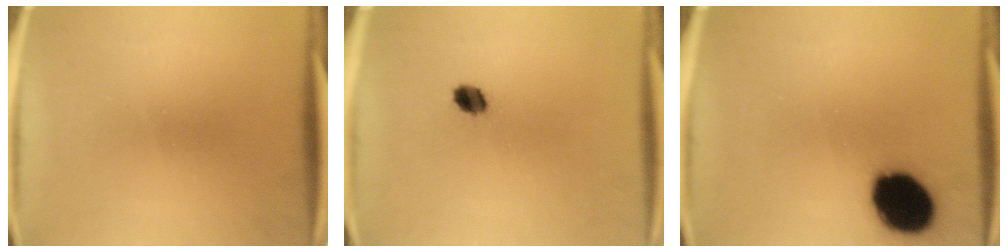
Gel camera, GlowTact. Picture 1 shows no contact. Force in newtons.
{"total": 3.2}
{"total": 16.2}